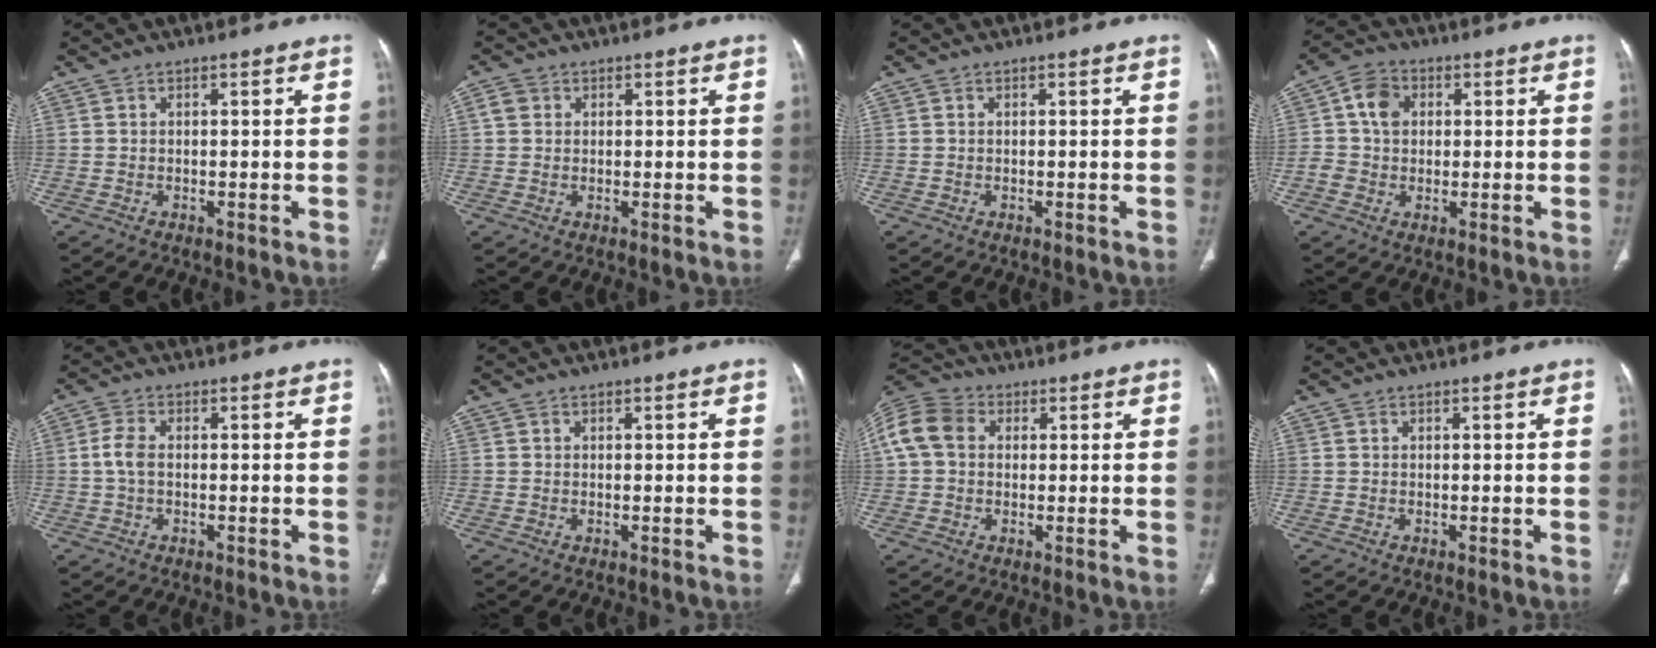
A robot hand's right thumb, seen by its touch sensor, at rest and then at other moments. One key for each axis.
{"total": 2.3, "fx": 0.6, "fy": 2.0, "fz": 0.9, "tx": -0.012, "ty": 0.003, "tz": 0.010}
{"total": 0.0}
{"total": 6.6, "fx": 1.2, "fy": 5.5, "fz": 3.6, "tx": -0.042, "ty": 0.010, "tz": 0.017}
{"total": 3.5, "fx": -0.1, "fy": 2.0, "fz": 2.8, "tx": -0.063, "ty": 0.008, "tz": -0.006}
{"total": 0.0}
{"total": 11.1, "fx": 2.4, "fy": 8.7, "fz": 6.6, "tx": -0.140, "ty": 0.029, "tz": 0.039}
{"total": 0.0}